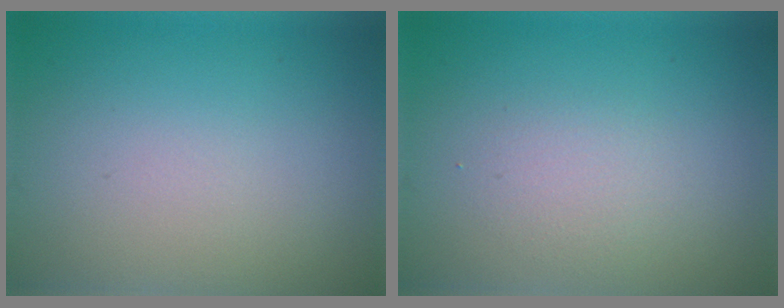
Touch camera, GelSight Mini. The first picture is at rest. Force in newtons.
{"total": 1.7, "press": 1.7, "slide": 0.2}